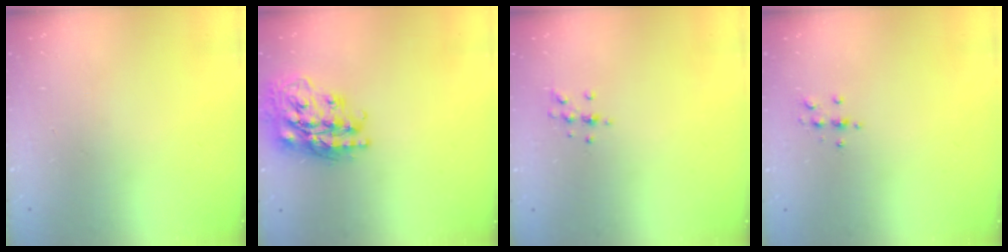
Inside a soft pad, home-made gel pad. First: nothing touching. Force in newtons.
{"total": 20.5, "press": 20.5, "slide": 1.6}
{"total": 6.0, "press": 5.6, "slide": 2.0}
{"total": 5.4, "press": 5.2, "slide": 1.4}